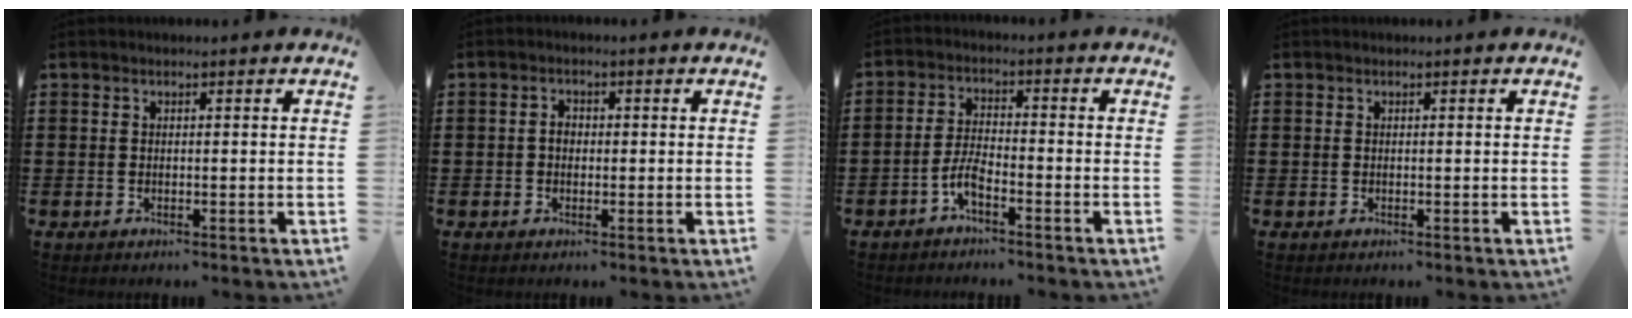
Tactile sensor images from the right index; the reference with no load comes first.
{"total": 1.7, "force": [-0.2, 1.2, 1.2], "torque": [-0.023, 0.005, -0.006]}
{"total": 3.9, "force": [-2.6, 0.9, 2.8], "torque": [-0.079, -0.003, -0.058]}
{"total": 0.0}